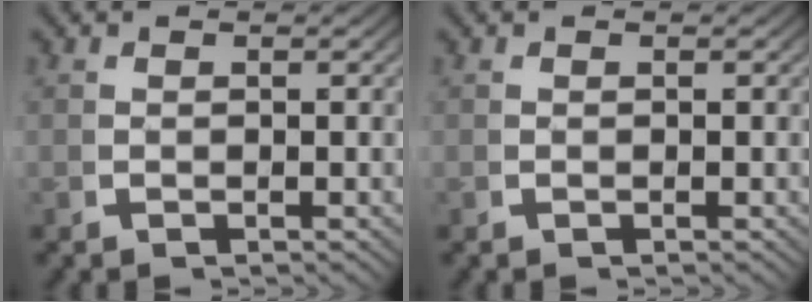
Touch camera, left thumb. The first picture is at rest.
{"total": 0.0}